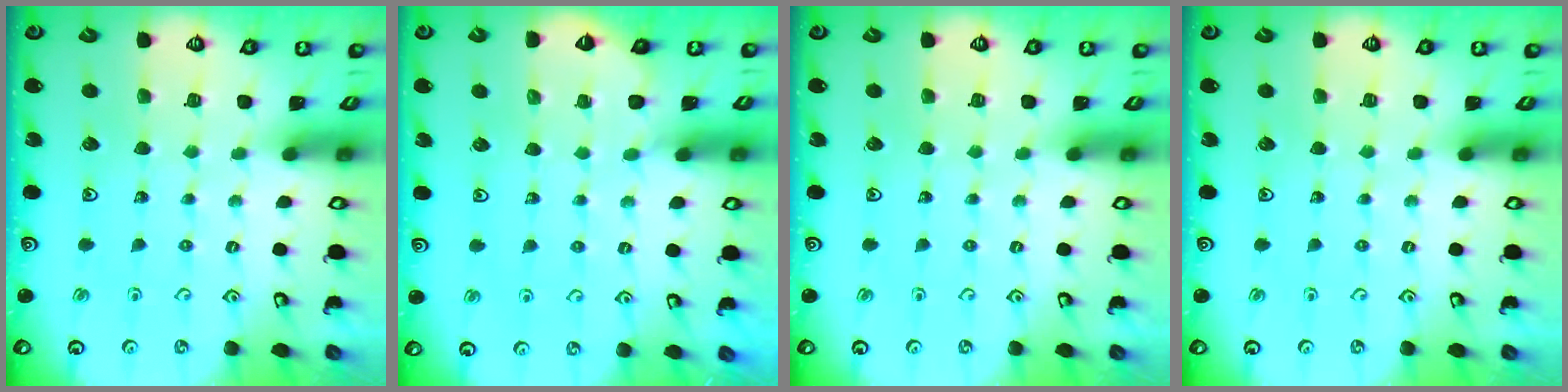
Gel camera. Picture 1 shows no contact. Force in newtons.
{"total": 2.9, "press": 2.8, "slide": 0.4}
{"total": 0.0}
{"total": 0.0}